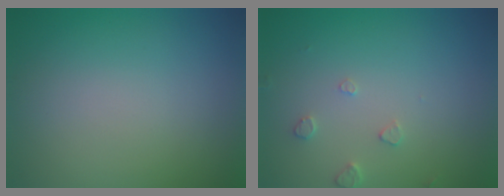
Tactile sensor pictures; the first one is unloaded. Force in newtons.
{"total": 1.2, "press": 1.2, "slide": 0.2}